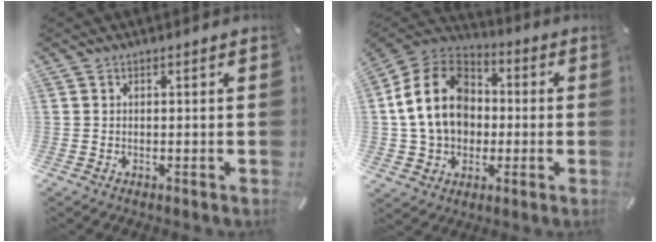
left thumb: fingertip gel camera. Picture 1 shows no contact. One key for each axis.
{"total": 16.4, "fx": -0.5, "fy": 14.1, "fz": 8.4, "tx": -0.179, "ty": 0.018, "tz": -0.007}